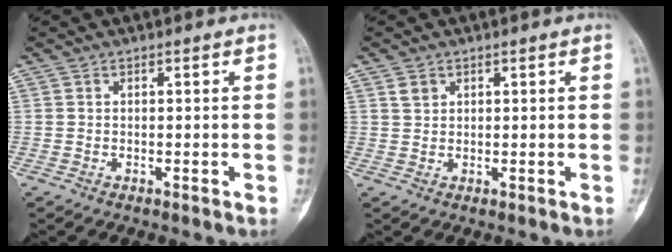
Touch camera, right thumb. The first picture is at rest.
{"total": 1.8, "force": [1.0, 1.3, 0.7], "torque": [-0.004, -0.002, 0.020]}